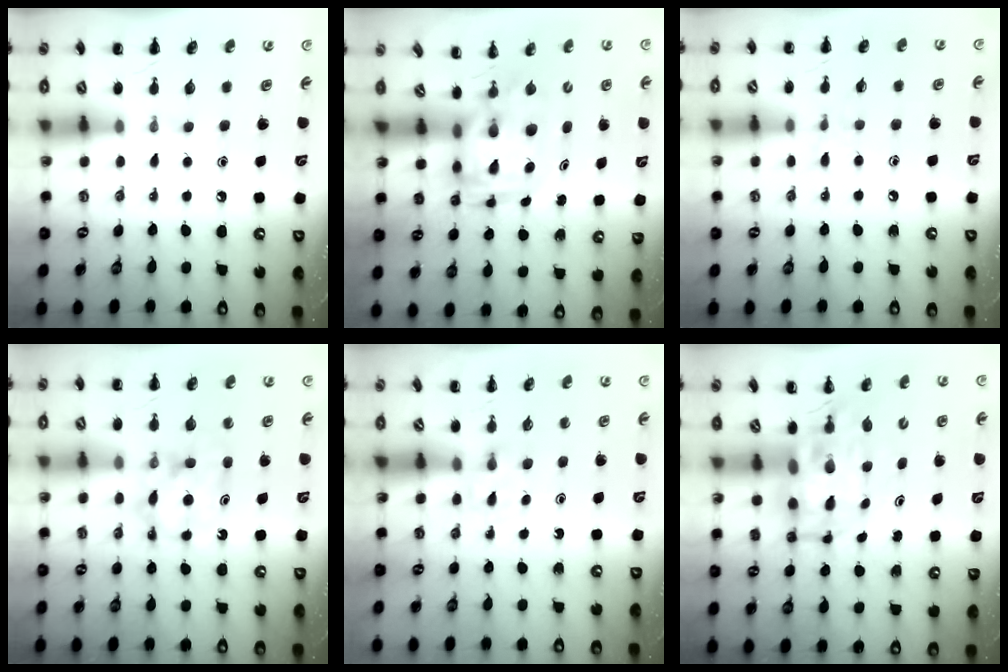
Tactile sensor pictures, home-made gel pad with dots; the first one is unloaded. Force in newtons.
{"total": 3.5, "press": 3.4, "slide": 0.7}
{"total": 4.7, "press": 4.4, "slide": 1.5}
{"total": 5.9, "press": 5.8, "slide": 0.8}
{"total": 2.2, "press": 2.0, "slide": 0.9}
{"total": 7.2, "press": 6.9, "slide": 2.2}